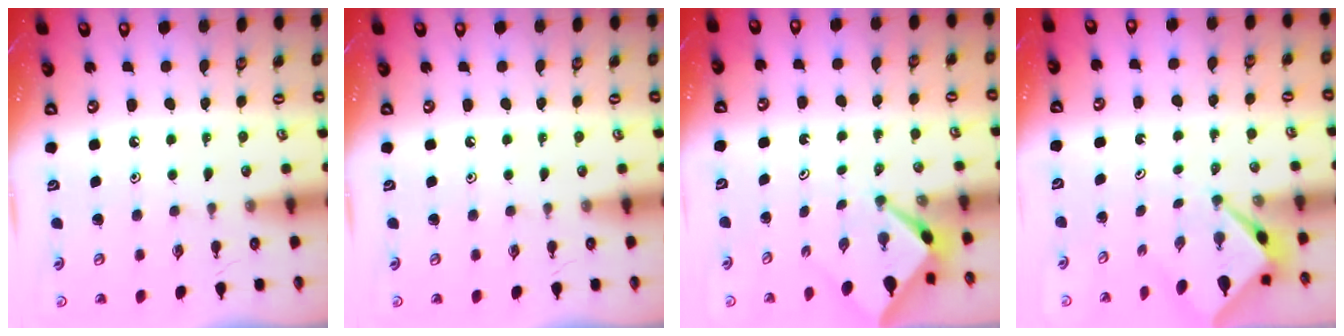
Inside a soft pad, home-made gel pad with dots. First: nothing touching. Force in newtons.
{"total": 0.0}
{"total": 2.5, "press": 2.5, "slide": 0.2}
{"total": 2.7, "press": 2.7, "slide": 0.1}